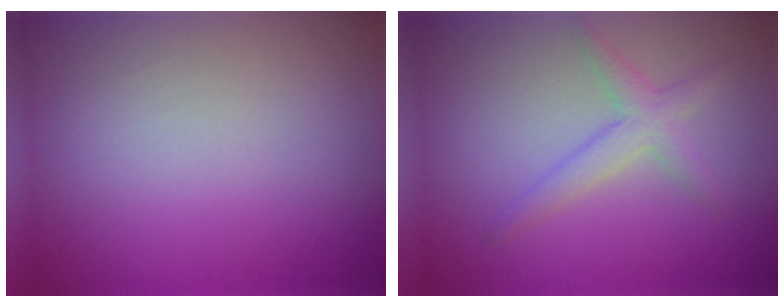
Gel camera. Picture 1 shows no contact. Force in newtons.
{"total": 2.2, "press": 2.2, "slide": 0.1}